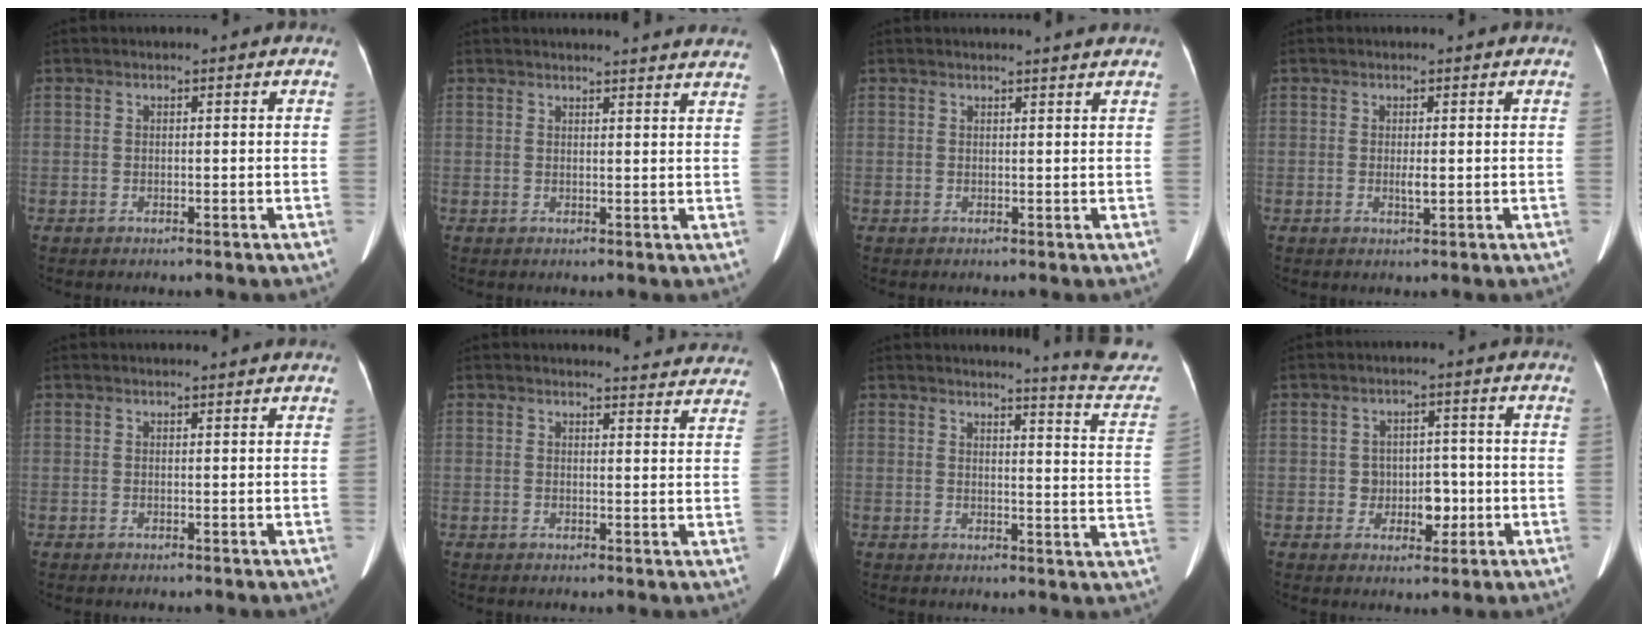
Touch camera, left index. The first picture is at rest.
{"total": 14.7, "force": [14.1, 0.7, 4.1], "torque": [-0.039, -0.020, 0.150]}
{"total": 3.1, "force": [2.9, -0.5, 1.0], "torque": [-0.016, 0.002, 0.031]}
{"total": 1.4, "force": [-0.2, 0.2, 1.3], "torque": [-0.024, -0.004, -0.001]}
{"total": 2.3, "force": [2.2, -0.1, 0.6], "torque": [-0.009, 0.013, 0.026]}
{"total": 11.3, "force": [11.0, 1.8, 1.3], "torque": [0.014, -0.039, 0.096]}
{"total": 11.7, "force": [11.5, -1.0, 1.5], "torque": [-0.011, -0.097, 0.112]}
{"total": 4.8, "force": [-1.2, 3.5, 3.0], "torque": [-0.040, 0.009, -0.010]}